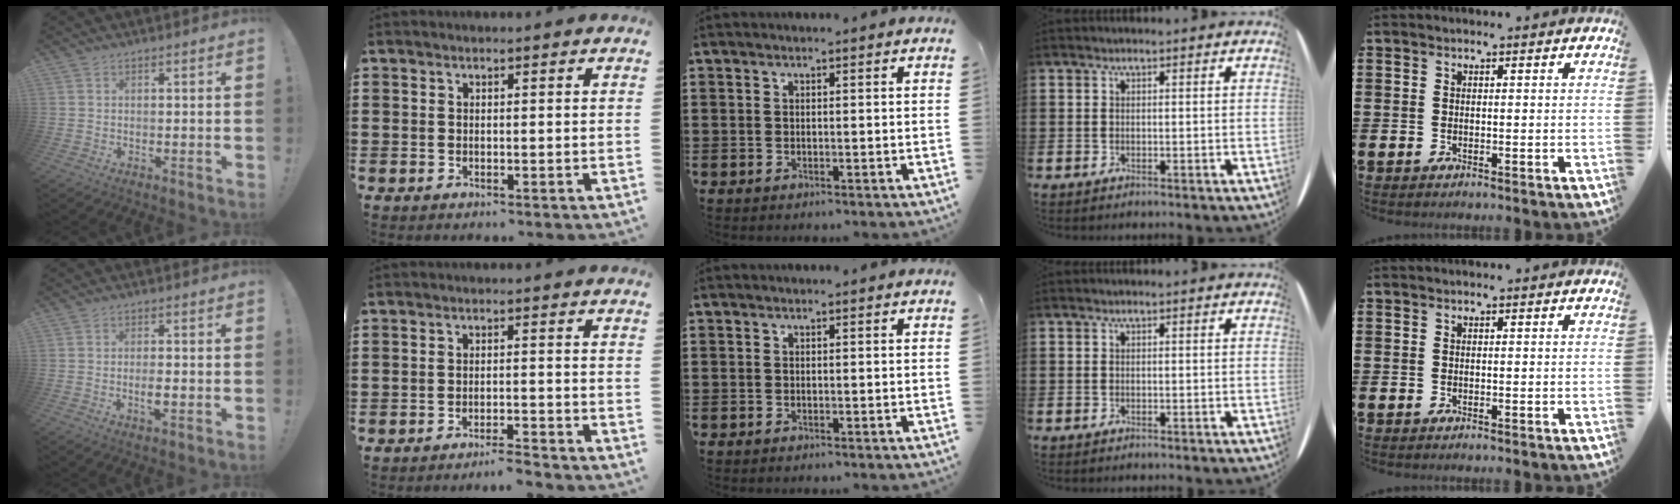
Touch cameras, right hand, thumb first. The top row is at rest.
{"thumb": {"total": 3.4, "force": [-1.3, 0.9, 3.0], "torque": [-0.055, 0.001, -0.025]}, "index": {"total": 2.6, "force": [-2.5, -0.2, 0.7], "torque": [-0.014, -0.001, -0.052]}}